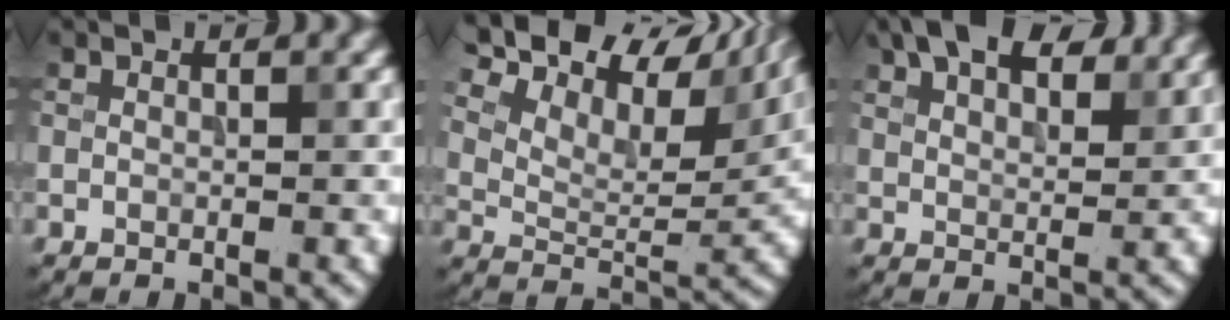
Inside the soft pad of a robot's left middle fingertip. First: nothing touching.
{"total": 14.9, "force": [10.1, 6.6, 8.7], "torque": [-0.169, 0.041, 0.152]}
{"total": 8.8, "force": [6.1, 3.6, 5.2], "torque": [-0.082, 0.022, 0.079]}